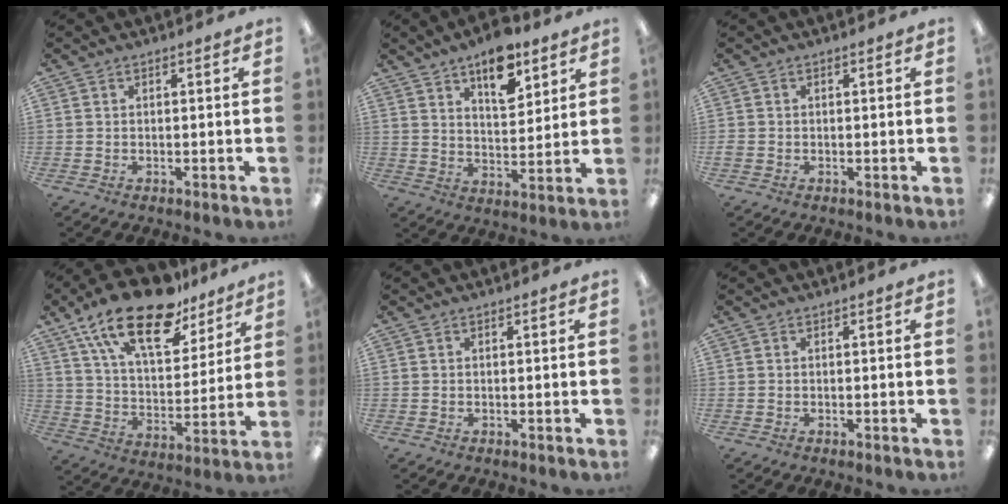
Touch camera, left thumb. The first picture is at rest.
{"total": 11.9, "force": [7.9, 5.7, 6.8], "torque": [-0.088, -0.040, 0.134]}
{"total": 0.9, "force": [-0.2, 0.8, 0.5], "torque": [-0.007, 0.003, -0.005]}
{"total": 21.9, "force": [15.0, 9.2, 13.0], "torque": [-0.230, -0.079, 0.263]}
{"total": 0.0}
{"total": 0.0}